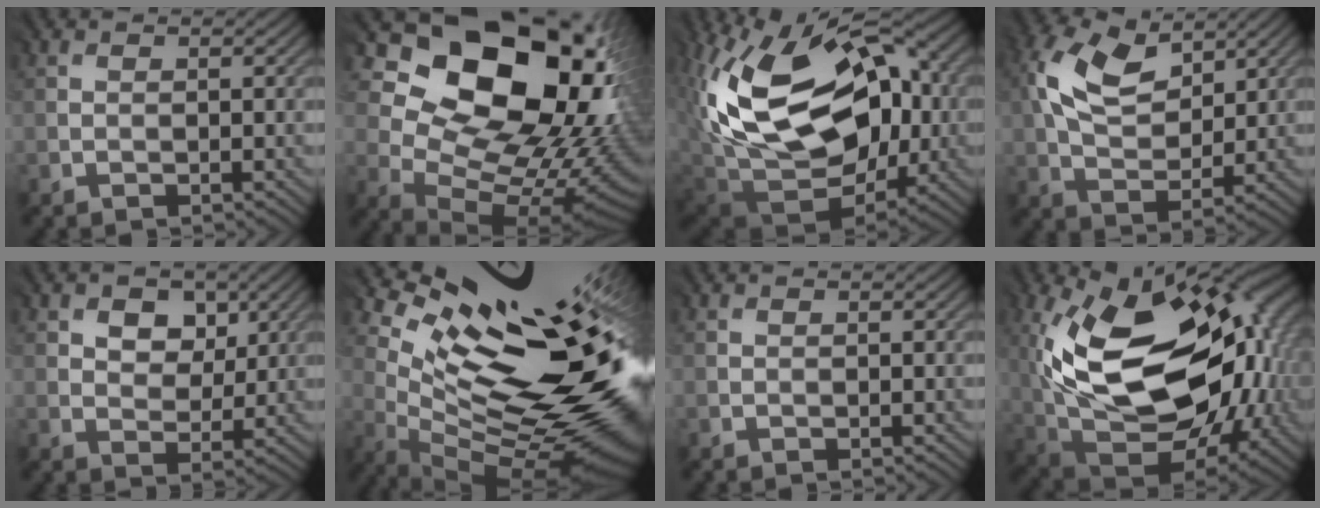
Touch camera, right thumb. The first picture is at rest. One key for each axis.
{"total": 19.1, "fx": 6.4, "fy": 13.4, "fz": 12.0, "tx": -0.168, "ty": -0.016, "tz": 0.138}
{"total": 18.9, "fx": 3.8, "fy": 12.9, "fz": 13.4, "tx": -0.260, "ty": -0.011, "tz": 0.086}
{"total": 10.5, "fx": 4.6, "fy": 6.0, "fz": 7.2, "tx": -0.177, "ty": 0.020, "tz": 0.086}
{"total": 4.8, "fx": 2.4, "fy": 3.3, "fz": 2.5, "tx": -0.034, "ty": -0.006, "tz": 0.034}
{"total": 18.0, "fx": 6.1, "fy": 7.6, "fz": 15.2, "tx": -0.223, "ty": -0.008, "tz": 0.129}
{"total": 0.0}
{"total": 20.8, "fx": 2.8, "fy": 12.1, "fz": 16.7, "tx": -0.322, "ty": -0.012, "tz": 0.066}